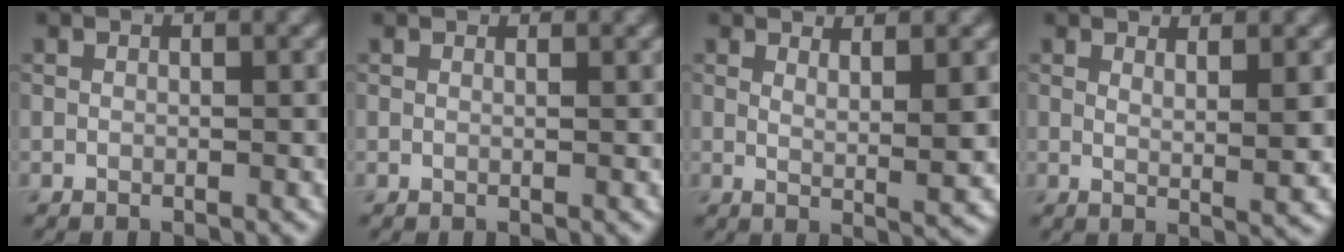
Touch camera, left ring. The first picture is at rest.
{"total": 0.9, "force": [0.9, 0.2, 0.3], "torque": [-0.010, -0.004, 0.002]}
{"total": 3.7, "force": [2.0, 0.7, 3.0], "torque": [-0.038, -0.009, 0.032]}
{"total": 3.3, "force": [1.8, 0.7, 2.7], "torque": [-0.030, -0.007, 0.026]}